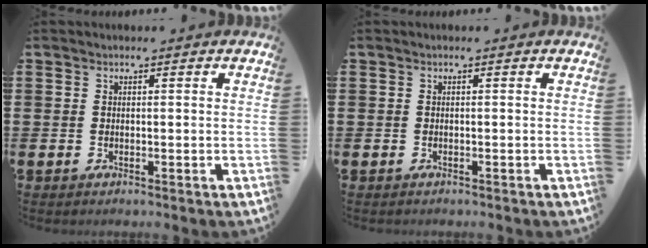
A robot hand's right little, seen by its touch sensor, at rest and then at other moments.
{"total": 0.0}